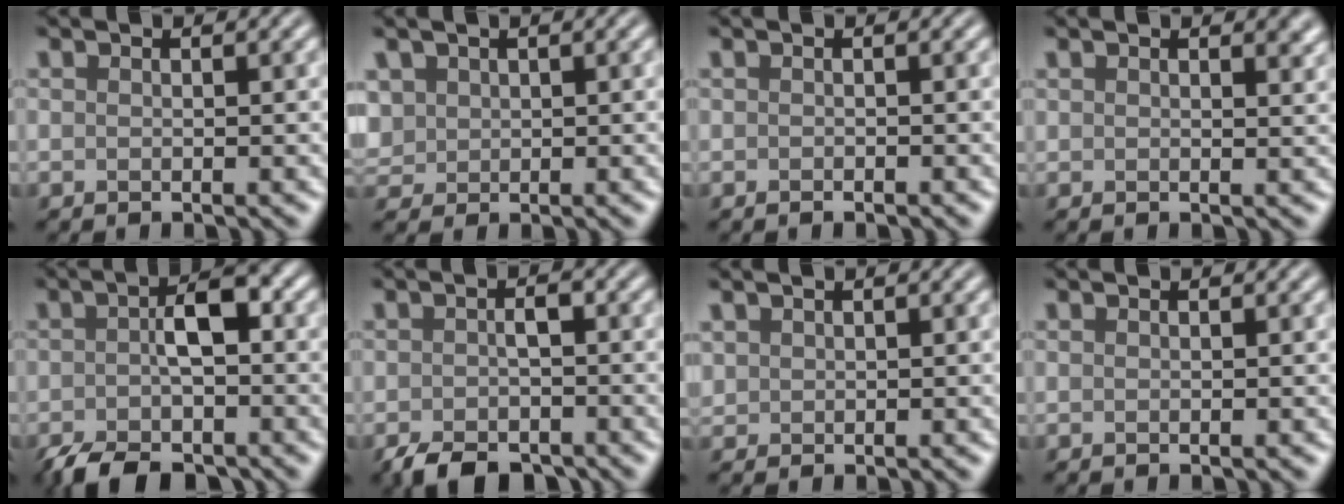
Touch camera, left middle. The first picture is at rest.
{"total": 1.4, "force": [0.6, 1.2, 0.0], "torque": [-0.016, 0.002, 0.026]}
{"total": 0.7, "force": [-0.6, -0.3, -0.2], "torque": [-0.002, -0.001, -0.005]}
{"total": 2.6, "force": [1.9, 1.0, 1.5], "torque": [-0.007, 0.018, 0.020]}
{"total": 6.1, "force": [-3.4, 2.3, 4.5], "torque": [-0.085, 0.007, -0.060]}
{"total": 4.5, "force": [-3.2, 1.7, 2.5], "torque": [-0.041, -0.002, -0.051]}
{"total": 0.6, "force": [0.4, 0.1, -0.4], "torque": [0.000, 0.007, 0.021]}
{"total": 0.0}